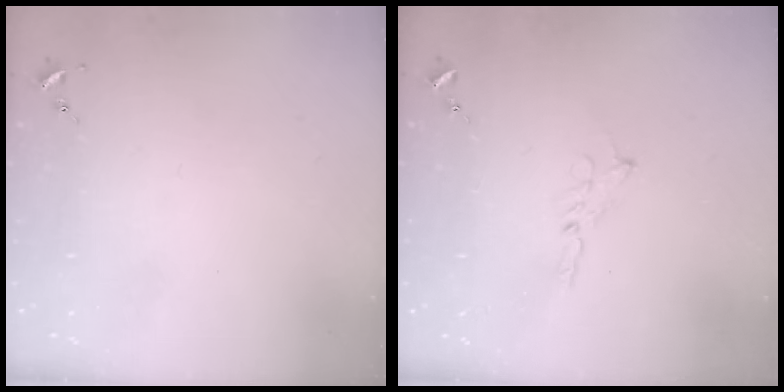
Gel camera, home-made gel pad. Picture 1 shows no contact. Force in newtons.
{"total": 3.7, "press": 3.7, "slide": 0.3}